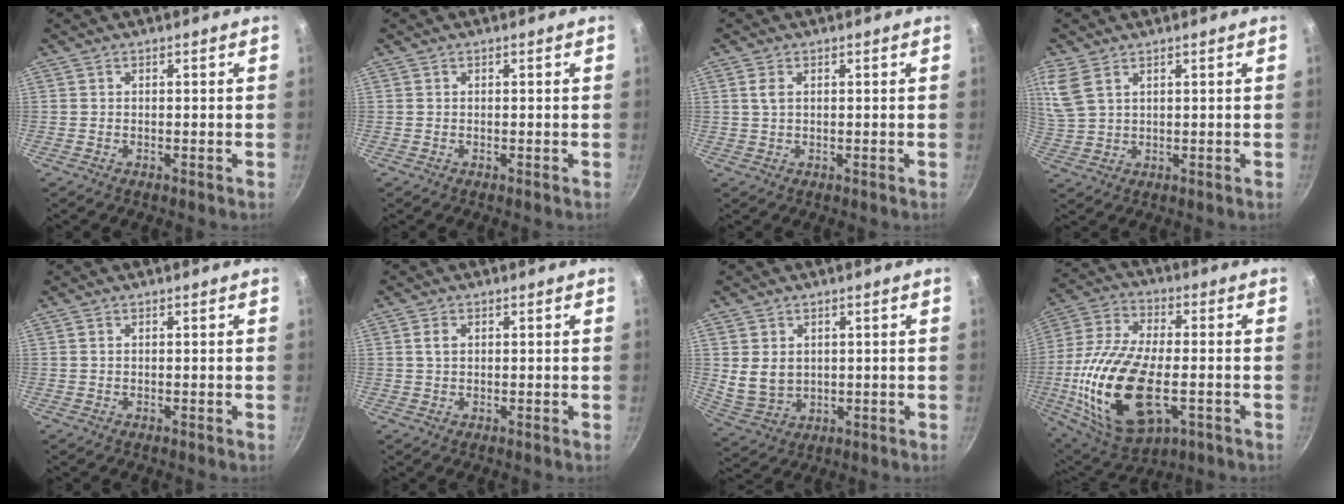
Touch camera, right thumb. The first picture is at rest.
{"total": 0.0}
{"total": 1.9, "force": [0.7, 1.0, 1.5], "torque": [-0.029, -0.002, 0.015]}
{"total": 7.7, "force": [4.3, 4.3, 4.8], "torque": [-0.106, -0.002, 0.095]}
{"total": 0.0}
{"total": 1.9, "force": [0.6, 1.3, 1.2], "torque": [-0.019, 0.002, 0.012]}
{"total": 6.8, "force": [1.2, 5.2, 4.2], "torque": [-0.067, -0.013, 0.040]}
{"total": 23.6, "force": [-5.1, 11.6, 19.9], "torque": [-0.402, 0.009, -0.089]}